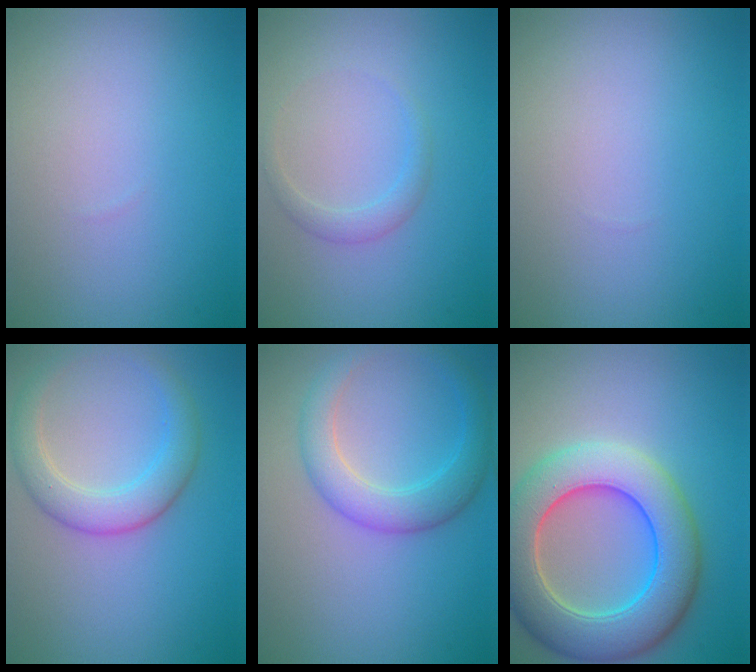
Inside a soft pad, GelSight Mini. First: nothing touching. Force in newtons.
{"total": 1.4, "press": 1.4, "slide": 0.0}
{"total": 0.0}
{"total": 3.8, "press": 3.8, "slide": 0.4}
{"total": 3.9, "press": 3.9, "slide": 0.2}
{"total": 9.3, "press": 9.3, "slide": 0.8}